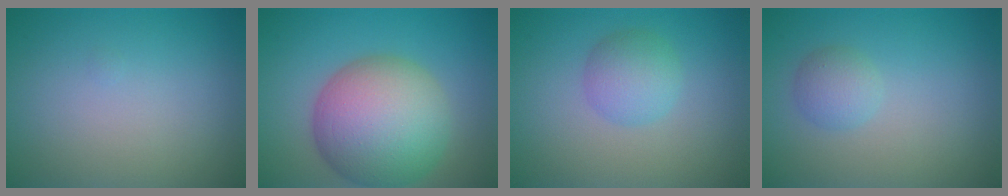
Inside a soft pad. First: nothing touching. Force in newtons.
{"total": 11.0, "press": 11.0, "slide": 0.7}
{"total": 2.9, "press": 2.9, "slide": 0.0}
{"total": 1.9, "press": 1.9, "slide": 0.1}